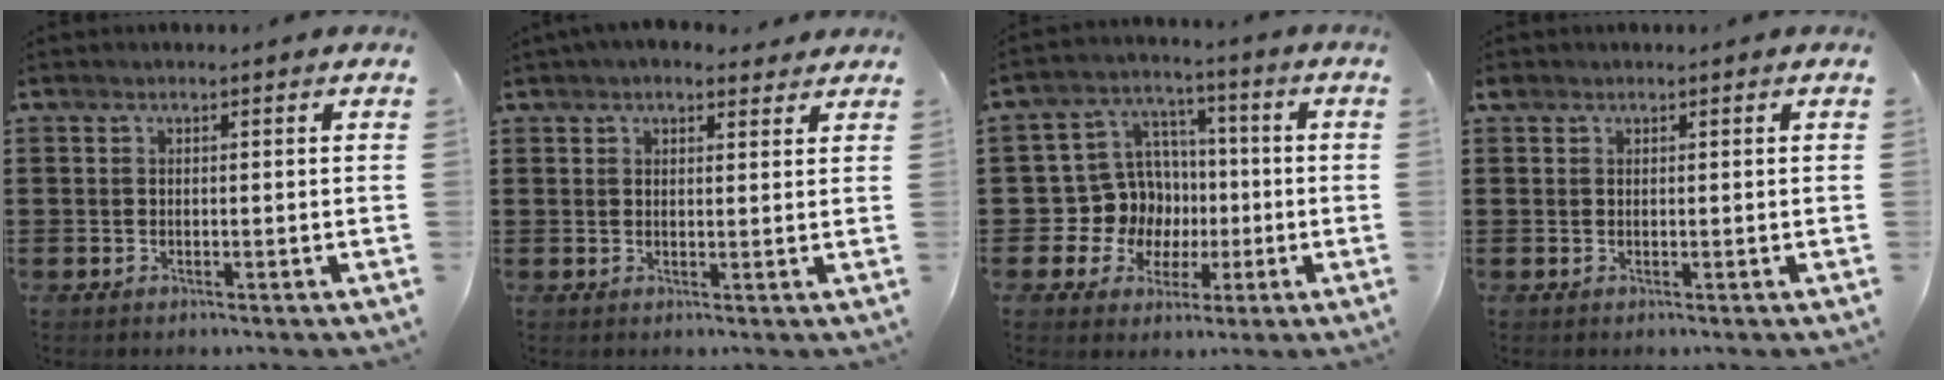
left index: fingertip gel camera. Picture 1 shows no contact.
{"total": 3.0, "force": [2.6, 1.0, 1.1], "torque": [-0.027, 0.001, 0.047]}
{"total": 10.1, "force": [0.3, 9.9, 2.3], "torque": [-0.093, -0.005, 0.017]}
{"total": 0.7, "force": [0.4, 0.5, 0.3], "torque": [-0.008, 0.005, 0.008]}